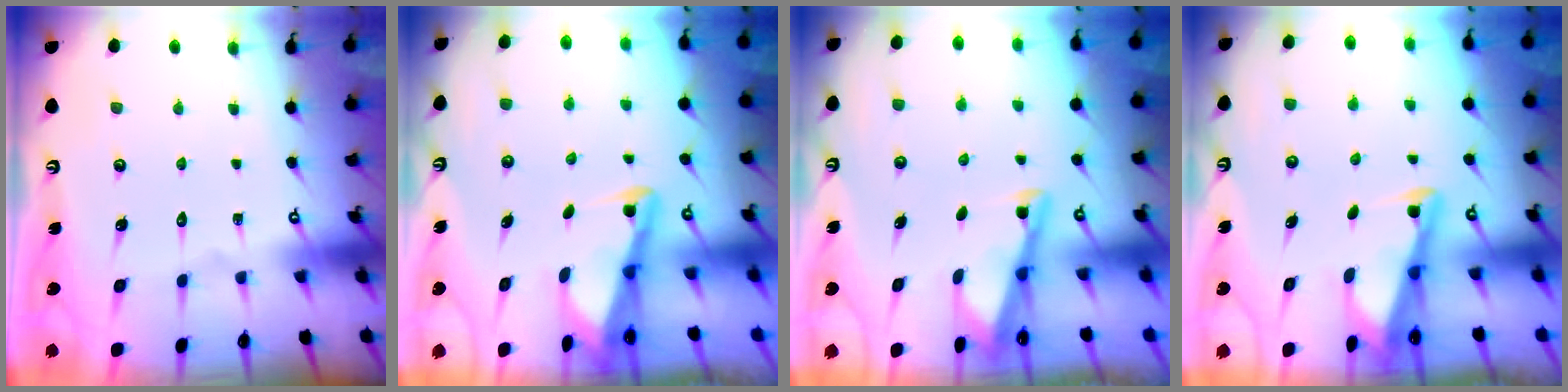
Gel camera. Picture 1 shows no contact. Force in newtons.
{"total": 3.2, "press": 3.2, "slide": 0.4}
{"total": 2.9, "press": 2.8, "slide": 0.3}
{"total": 2.7, "press": 2.7, "slide": 0.4}